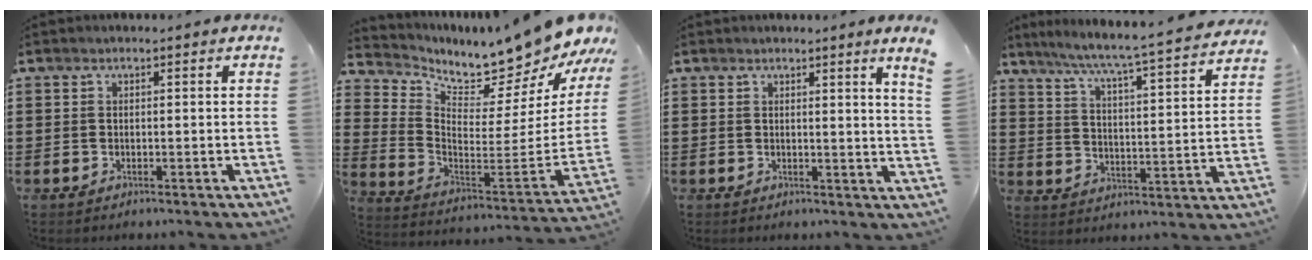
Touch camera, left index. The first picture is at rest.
{"total": 8.5, "force": [8.3, 0.1, 1.8], "torque": [-0.058, -0.097, 0.129]}
{"total": 2.2, "force": [1.6, -1.2, 0.9], "torque": [-0.020, -0.011, 0.029]}
{"total": 5.7, "force": [5.1, -0.9, 2.4], "torque": [-0.070, -0.046, 0.077]}